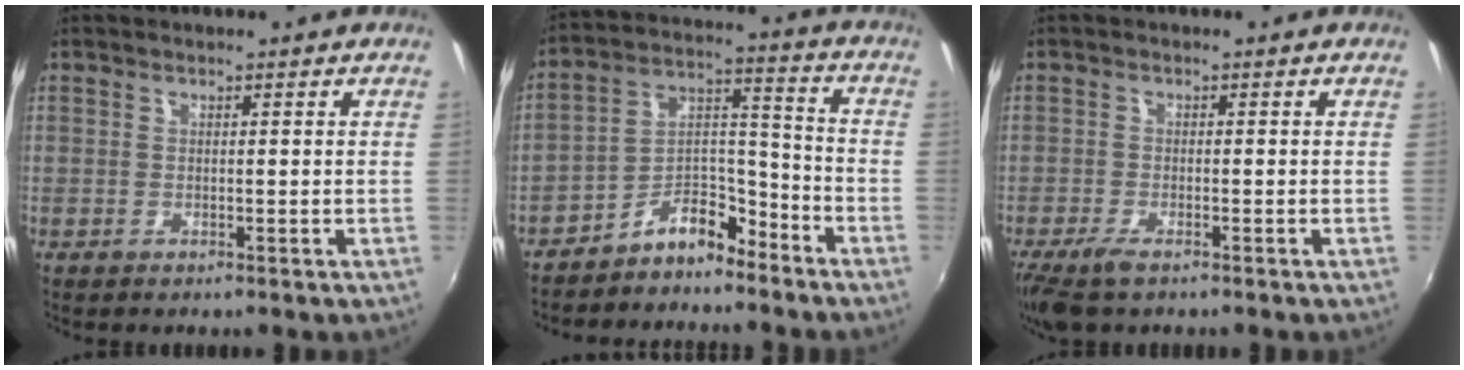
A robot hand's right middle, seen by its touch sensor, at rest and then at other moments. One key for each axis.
{"total": 8.3, "fx": -6.8, "fy": 3.7, "fz": 3.2, "tx": -0.052, "ty": 0.052, "tz": -0.117}
{"total": 5.5, "fx": -4.0, "fy": 1.5, "fz": 3.5, "tx": -0.086, "ty": -0.021, "tz": -0.075}